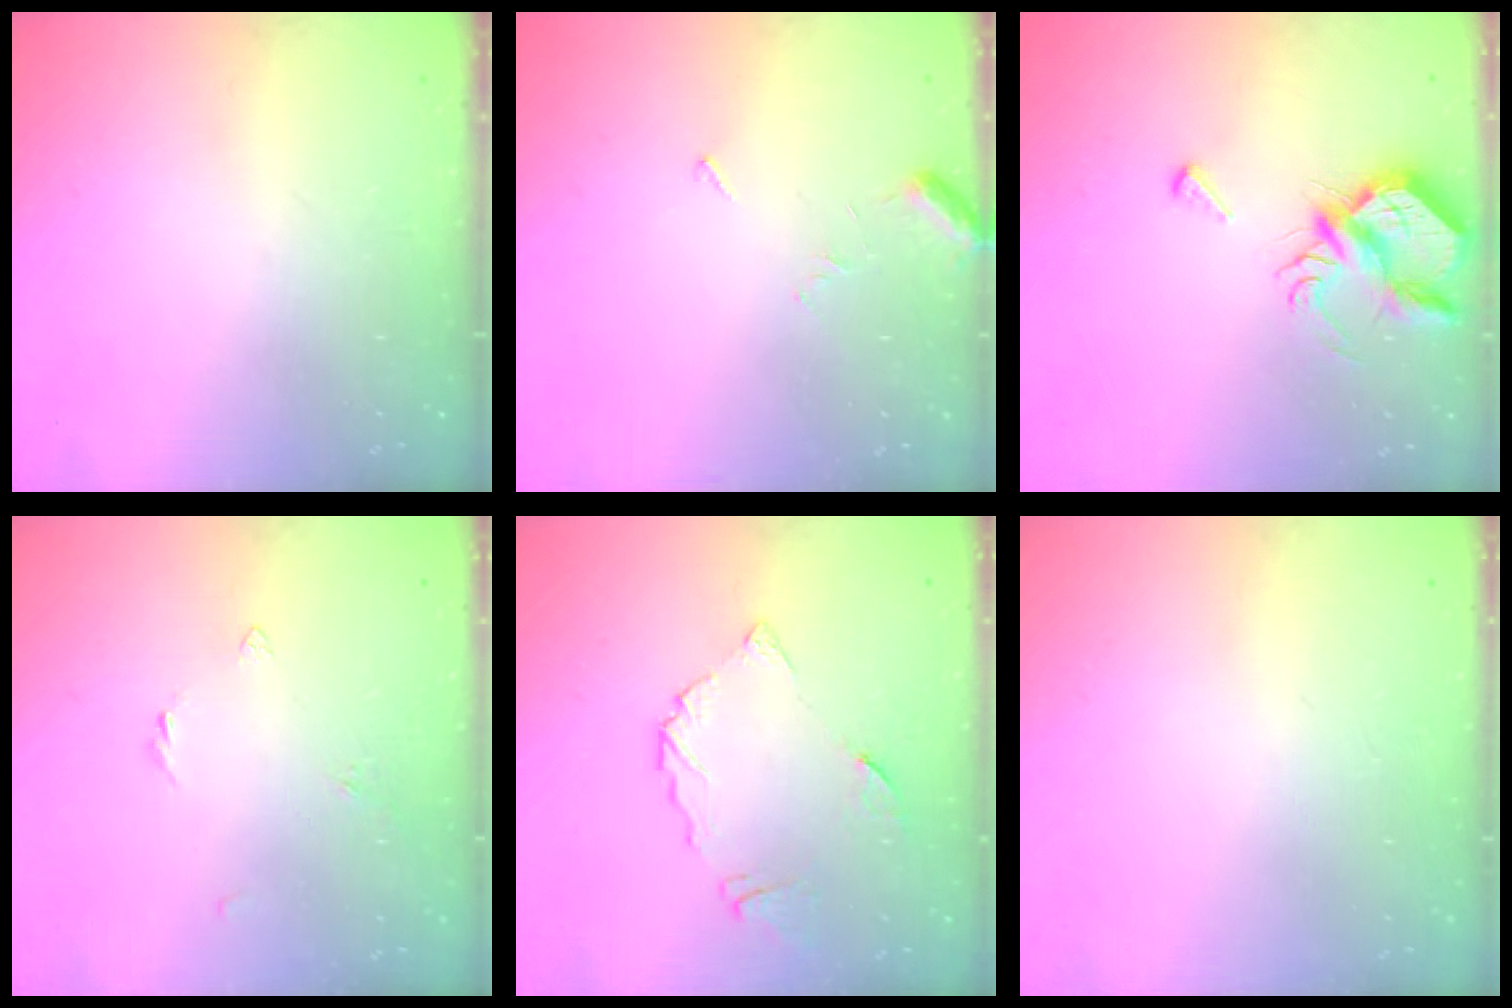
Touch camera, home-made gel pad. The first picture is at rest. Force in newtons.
{"total": 5.1, "press": 5.1, "slide": 0.5}
{"total": 7.1, "press": 7.0, "slide": 1.1}
{"total": 2.8, "press": 2.7, "slide": 0.6}
{"total": 7.6, "press": 7.6, "slide": 0.8}
{"total": 1.8, "press": 1.8, "slide": 0.1}